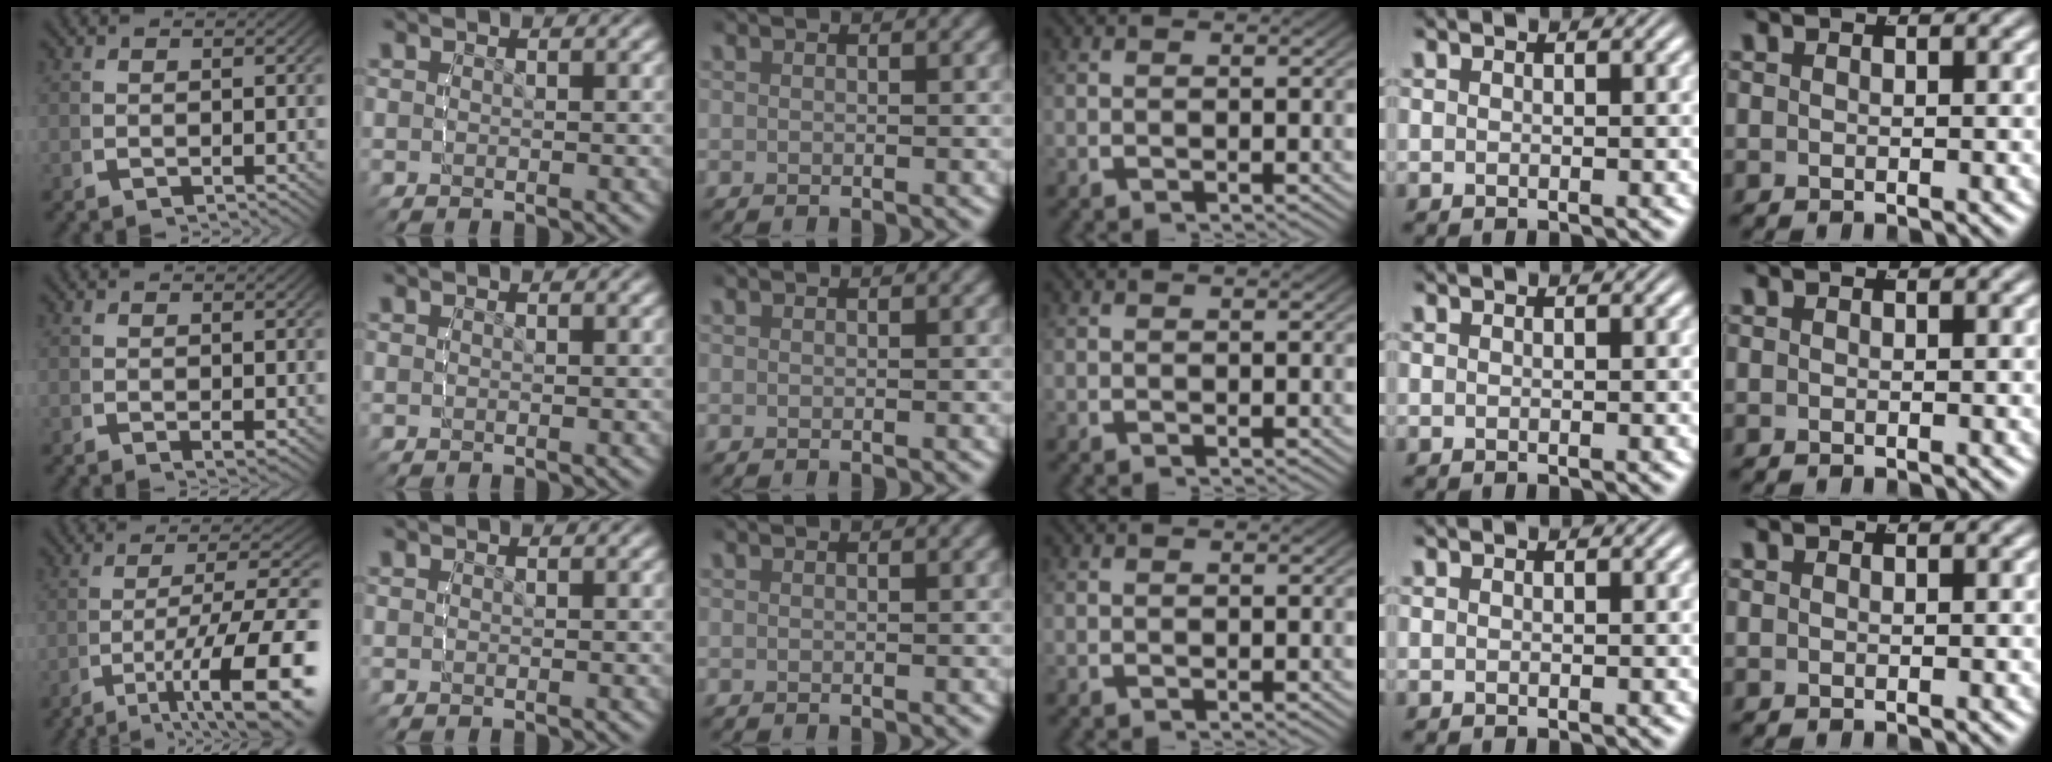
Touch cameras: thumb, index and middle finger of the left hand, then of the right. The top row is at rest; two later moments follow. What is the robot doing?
{"motion": "lift_and_place", "object": "bottle"}